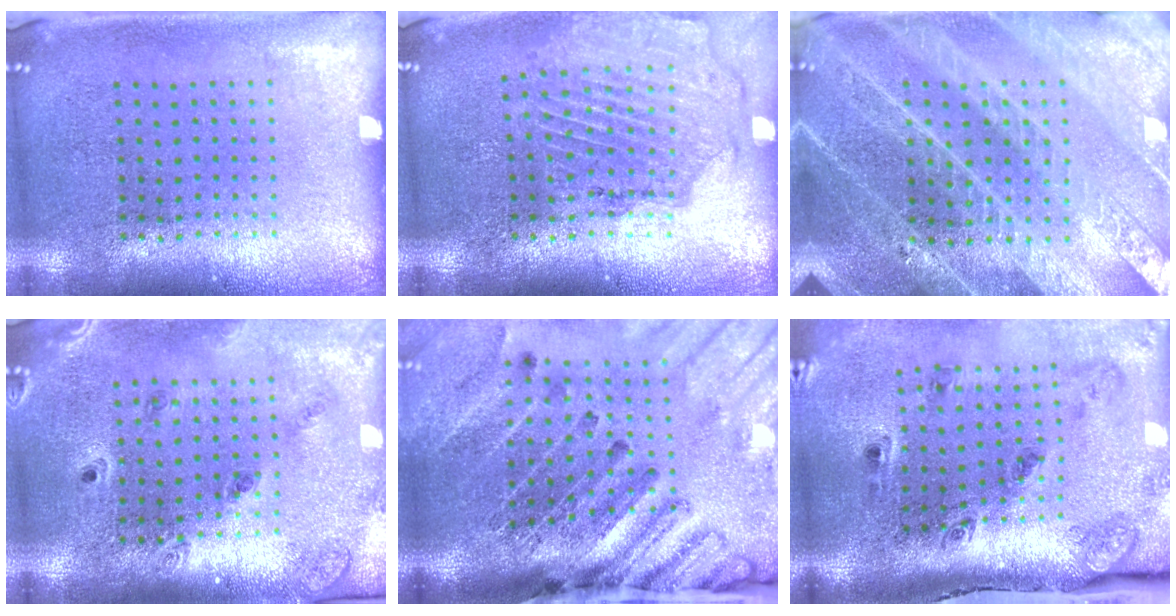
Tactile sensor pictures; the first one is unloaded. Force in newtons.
{"total": 1.6, "press": 1.5, "slide": 0.3}
{"total": 3.7, "press": 3.4, "slide": 1.4}
{"total": 1.3, "press": 1.3, "slide": 0.2}
{"total": 4.0, "press": 3.0, "slide": 2.6}
{"total": 2.9, "press": 1.8, "slide": 2.3}